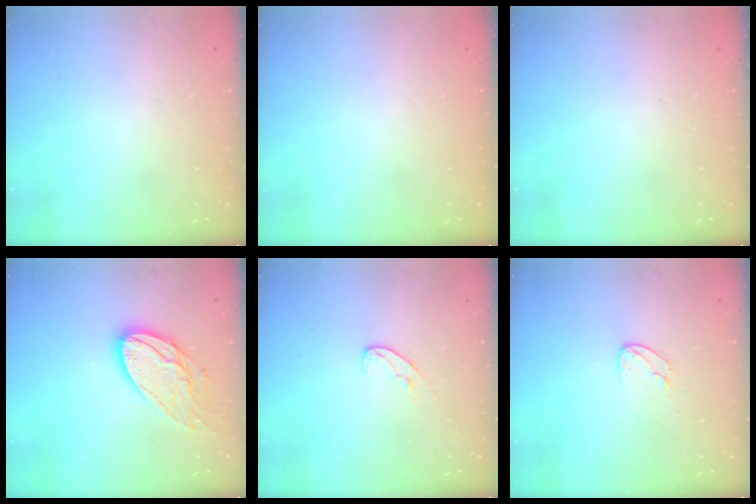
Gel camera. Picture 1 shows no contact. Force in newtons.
{"total": 0.0}
{"total": 0.0}
{"total": 14.0, "press": 13.9, "slide": 1.2}
{"total": 5.3, "press": 5.3, "slide": 0.5}
{"total": 3.1, "press": 3.1, "slide": 0.3}